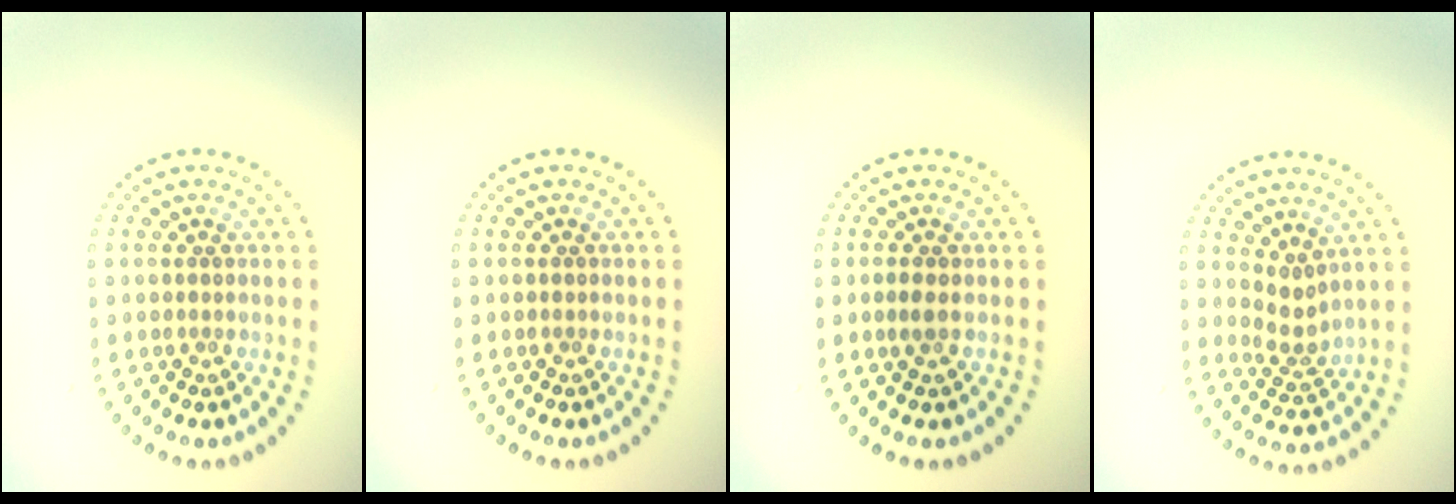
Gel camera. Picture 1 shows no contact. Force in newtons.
{"total": 0.0}
{"total": 0.8, "press": 0.7, "slide": 0.4}
{"total": 2.2, "press": 1.5, "slide": 1.6}